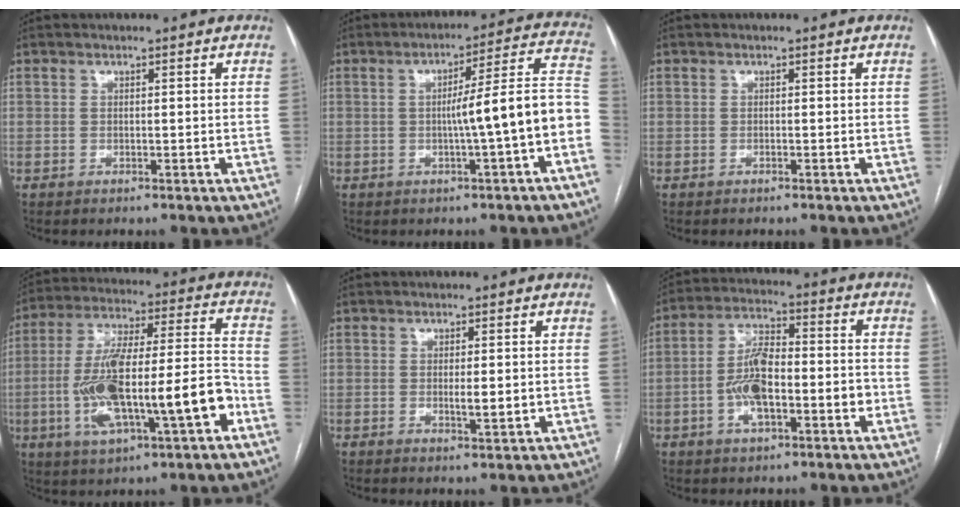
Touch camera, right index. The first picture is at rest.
{"total": 11.4, "force": [-2.6, -0.4, 11.1], "torque": [-0.145, 0.030, -0.038]}
{"total": 0.0}
{"total": 19.9, "force": [-5.7, 3.9, 18.6], "torque": [-0.343, 0.014, -0.086]}
{"total": 2.4, "force": [-0.1, 0.5, 2.4], "torque": [-0.038, -0.004, 0.000]}
{"total": 10.4, "force": [-2.3, 4.0, 9.3], "torque": [-0.184, 0.024, -0.042]}